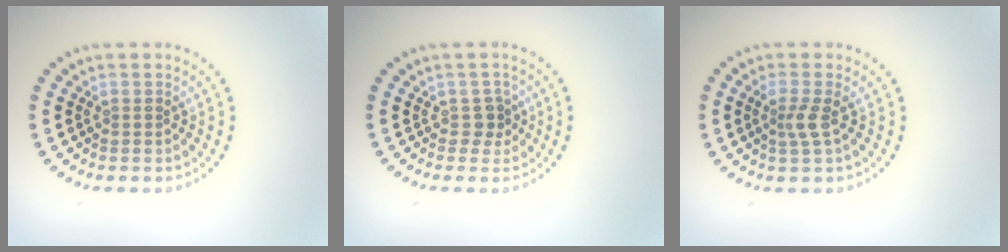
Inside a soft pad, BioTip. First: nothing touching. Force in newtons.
{"total": 1.3, "press": 1.0, "slide": 0.9}
{"total": 1.9, "press": 1.4, "slide": 1.3}